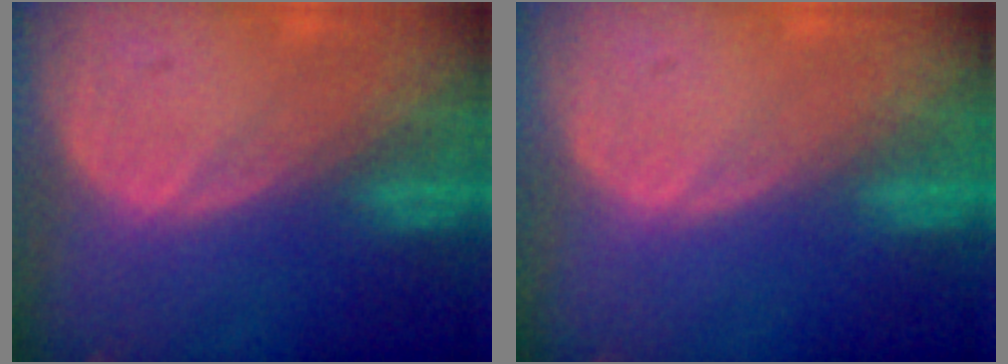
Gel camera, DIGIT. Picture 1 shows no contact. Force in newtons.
{"total": 0.0}